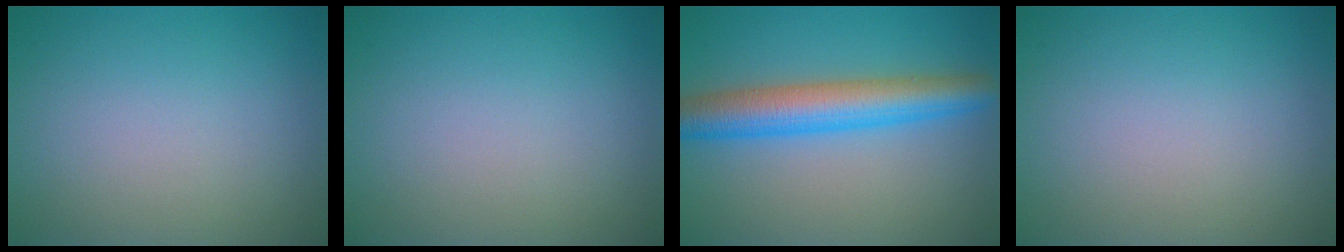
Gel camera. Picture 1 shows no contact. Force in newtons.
{"total": 0.0}
{"total": 6.5, "press": 6.5, "slide": 0.1}
{"total": 0.0}